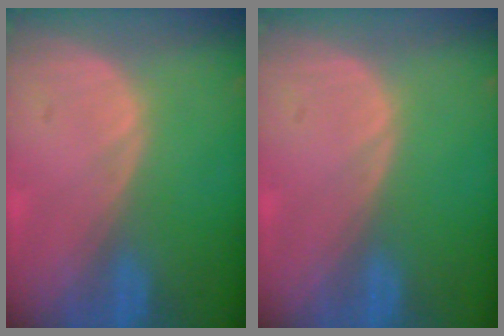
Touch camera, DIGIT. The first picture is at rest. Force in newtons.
{"total": 0.0}